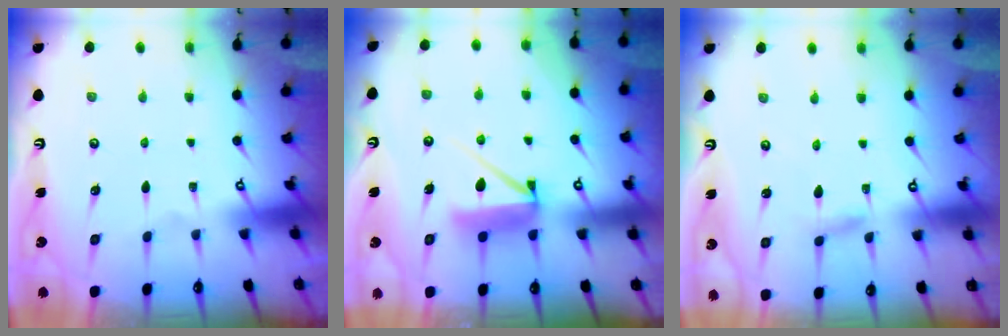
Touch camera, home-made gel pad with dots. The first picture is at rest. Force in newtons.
{"total": 8.7, "press": 8.6, "slide": 0.5}
{"total": 1.6, "press": 1.6, "slide": 0.2}